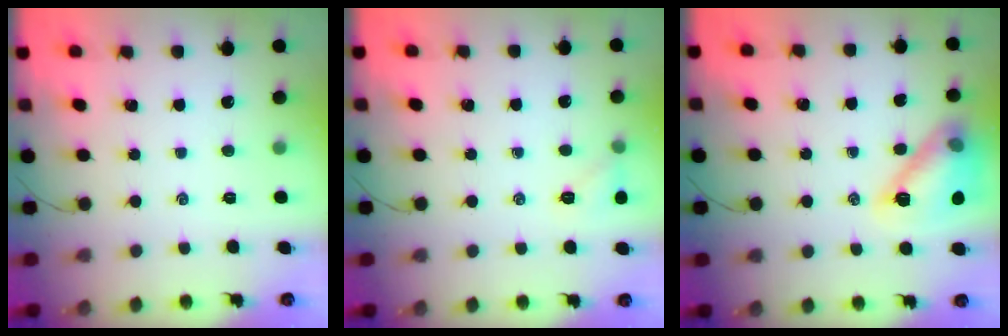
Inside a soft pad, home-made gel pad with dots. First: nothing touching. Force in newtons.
{"total": 5.9, "press": 5.7, "slide": 1.5}
{"total": 13.6, "press": 13.6, "slide": 1.0}